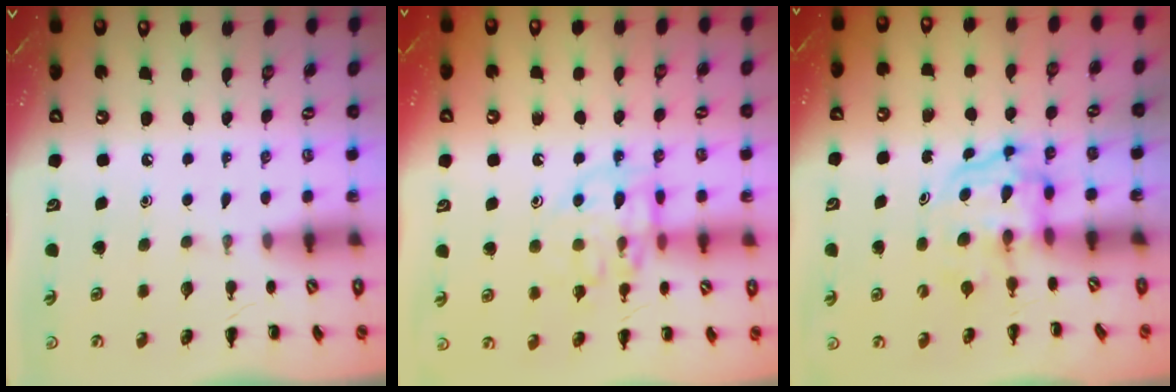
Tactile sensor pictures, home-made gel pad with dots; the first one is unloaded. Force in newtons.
{"total": 11.7, "press": 11.6, "slide": 1.1}
{"total": 3.8, "press": 3.7, "slide": 0.6}